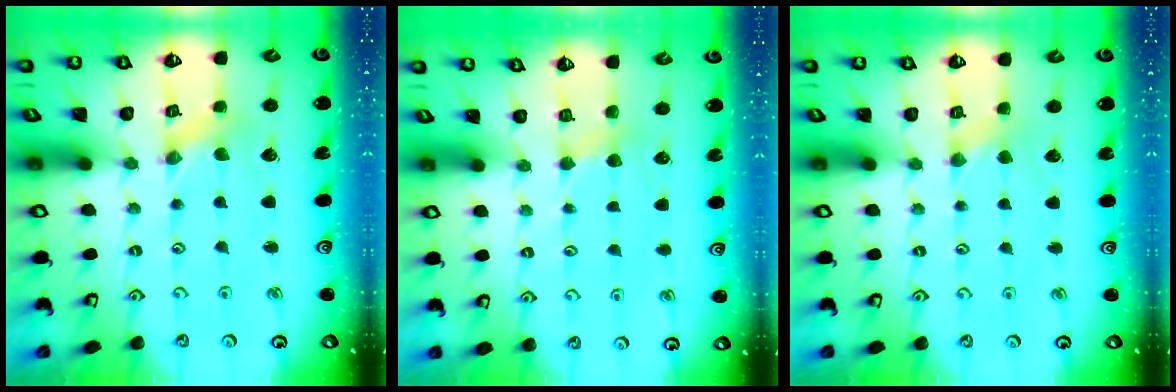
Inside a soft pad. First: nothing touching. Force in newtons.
{"total": 2.9, "press": 2.9, "slide": 0.4}
{"total": 1.6, "press": 1.6, "slide": 0.4}